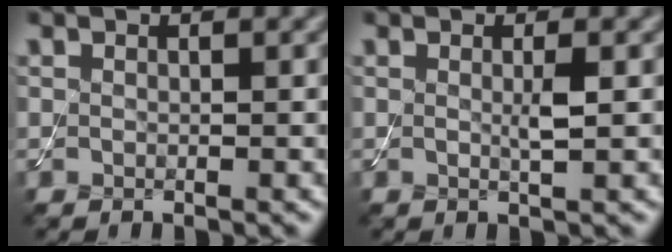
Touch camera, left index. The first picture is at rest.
{"total": 1.3, "force": [0.1, 0.1, 1.3], "torque": [-0.025, -0.002, -0.001]}